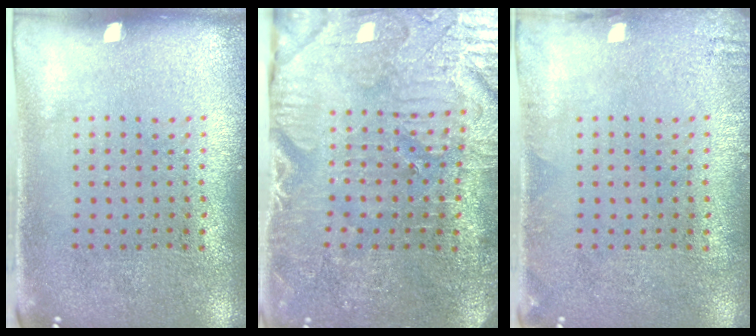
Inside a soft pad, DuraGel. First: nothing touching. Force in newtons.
{"total": 4.0, "press": 3.9, "slide": 0.8}
{"total": 1.0, "press": 1.0, "slide": 0.2}